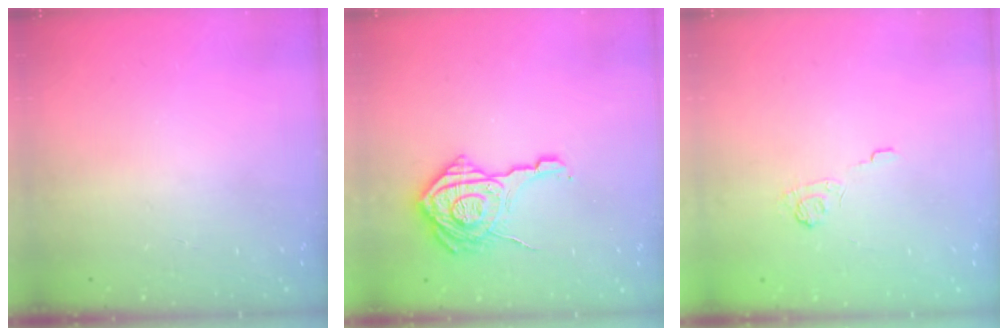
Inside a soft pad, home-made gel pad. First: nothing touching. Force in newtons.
{"total": 18.4, "press": 18.3, "slide": 1.1}
{"total": 2.5, "press": 2.1, "slide": 1.4}